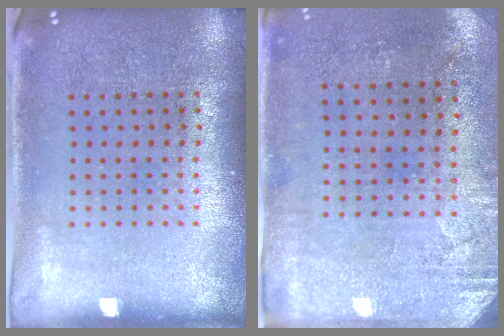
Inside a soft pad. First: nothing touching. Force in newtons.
{"total": 2.8, "press": 2.4, "slide": 1.6}